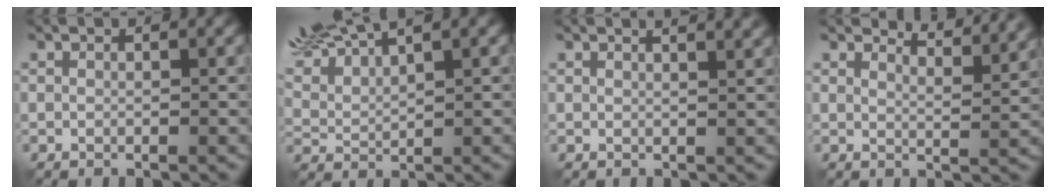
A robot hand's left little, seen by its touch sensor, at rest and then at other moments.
{"total": 6.8, "force": [5.7, 1.3, 3.4], "torque": [-0.085, 0.020, 0.100]}
{"total": 4.0, "force": [2.8, 1.7, 2.3], "torque": [-0.005, 0.029, 0.010]}
{"total": 5.5, "force": [4.9, 1.1, 2.2], "torque": [-0.038, 0.002, 0.059]}